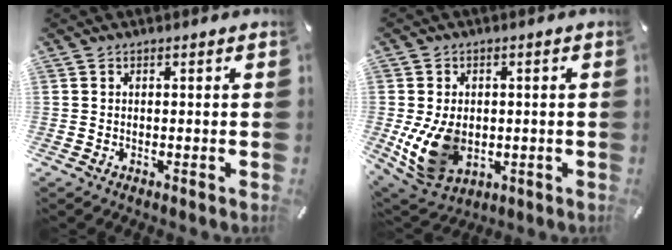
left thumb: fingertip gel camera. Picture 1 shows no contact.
{"total": 12.1, "force": [-1.8, 9.1, 7.8], "torque": [-0.164, 0.001, -0.027]}